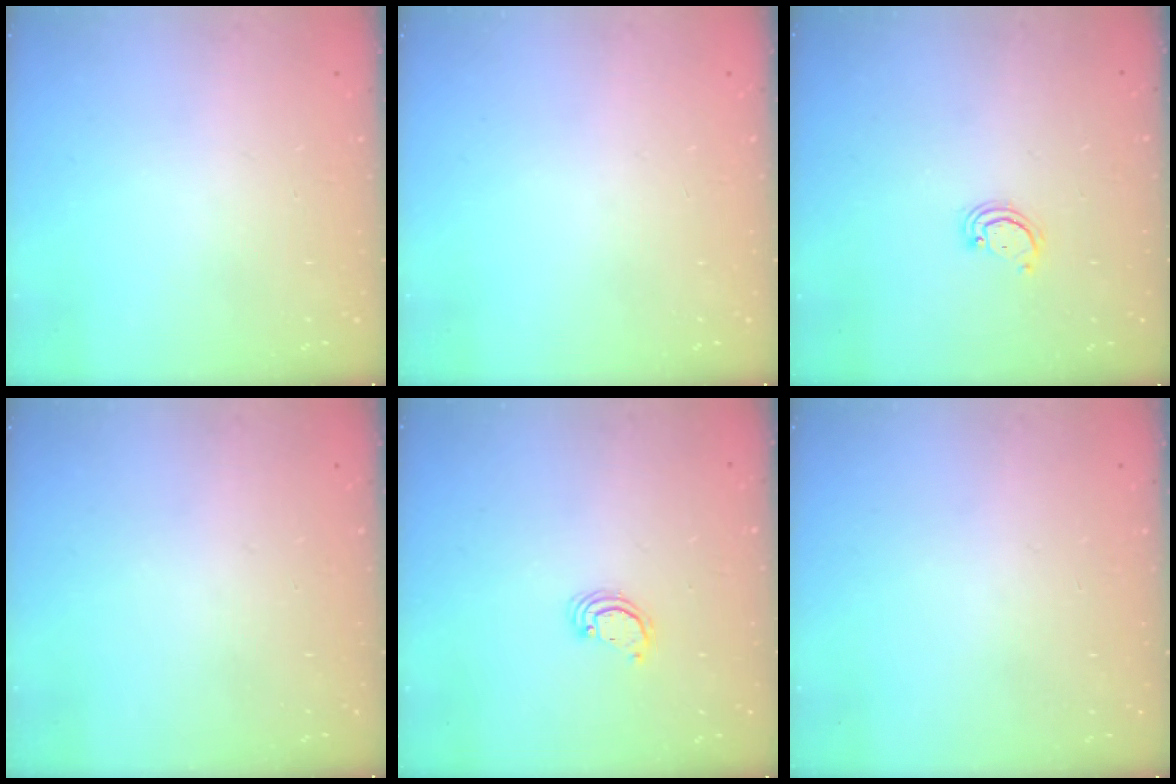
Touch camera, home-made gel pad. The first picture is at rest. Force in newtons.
{"total": 0.0}
{"total": 2.5, "press": 2.4, "slide": 0.2}
{"total": 0.0}
{"total": 2.6, "press": 2.6, "slide": 0.2}
{"total": 0.0}